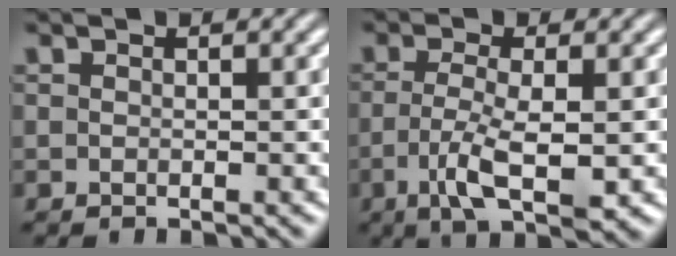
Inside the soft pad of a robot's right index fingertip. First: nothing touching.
{"total": 4.7, "force": [-1.4, 0.6, 4.5], "torque": [-0.078, -0.024, -0.010]}